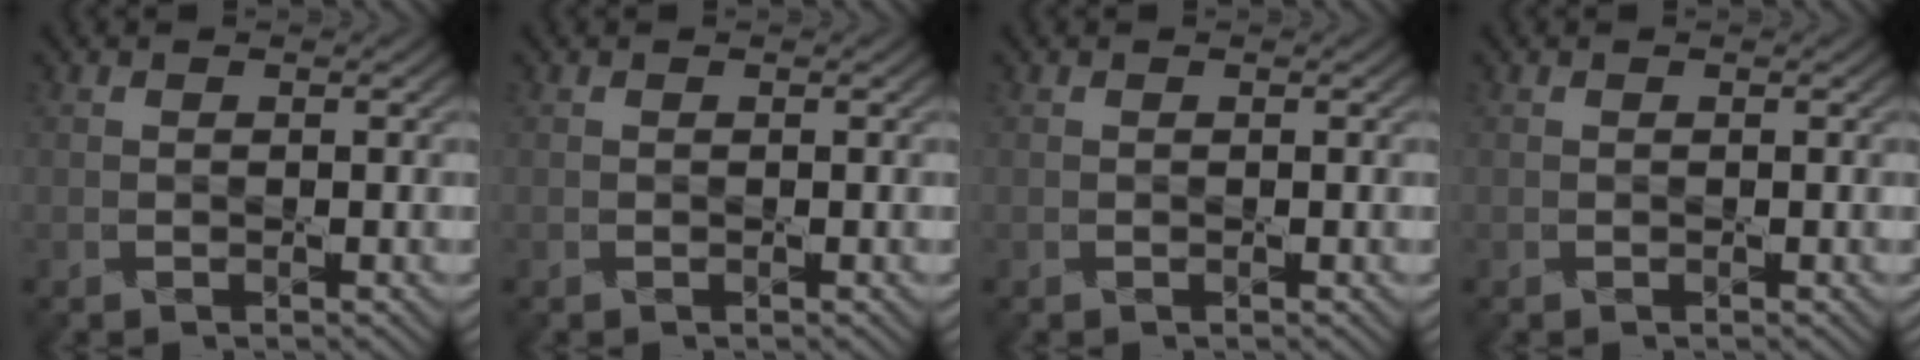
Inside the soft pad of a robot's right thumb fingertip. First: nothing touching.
{"total": 0.0}
{"total": 0.0}
{"total": 0.0}